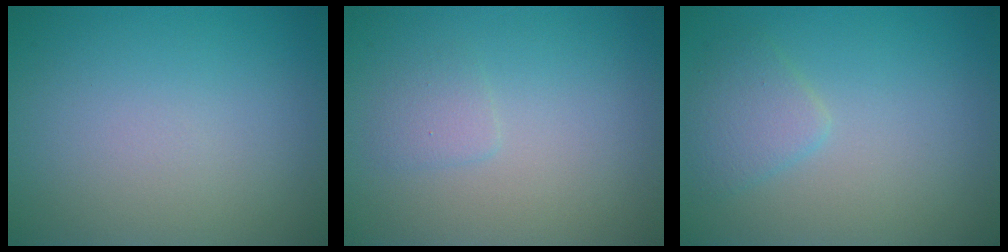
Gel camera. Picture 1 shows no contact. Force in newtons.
{"total": 1.1, "press": 1.1, "slide": 0.1}
{"total": 2.2, "press": 2.2, "slide": 0.1}